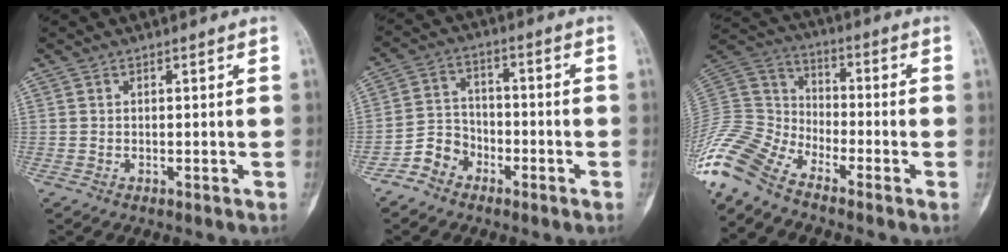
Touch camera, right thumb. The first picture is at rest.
{"total": 5.4, "force": [-4.0, 3.6, 0.4], "torque": [0.019, 0.041, -0.085]}
{"total": 14.8, "force": [-11.7, 6.2, 6.6], "torque": [-0.145, 0.060, -0.243]}